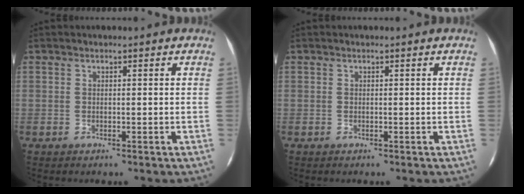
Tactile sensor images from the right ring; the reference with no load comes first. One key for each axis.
{"total": 0.0}